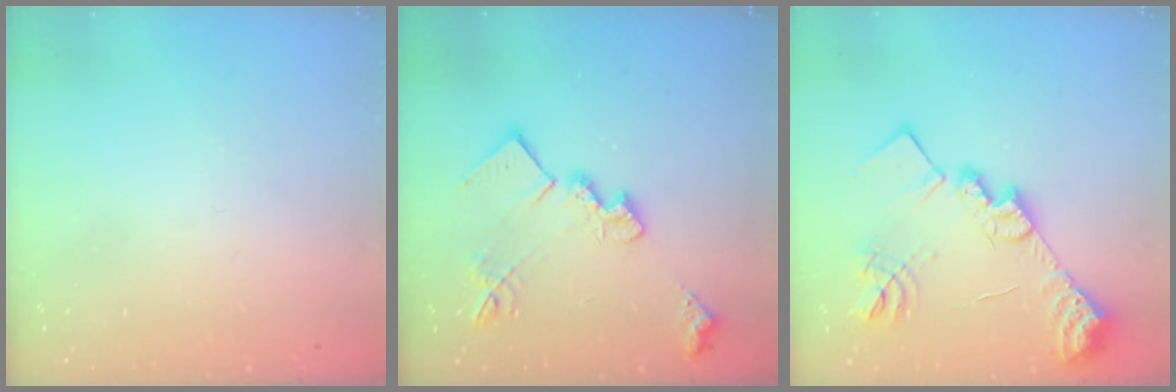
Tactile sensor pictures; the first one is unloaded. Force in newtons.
{"total": 17.8, "press": 17.7, "slide": 1.2}
{"total": 20.6, "press": 20.6, "slide": 1.8}